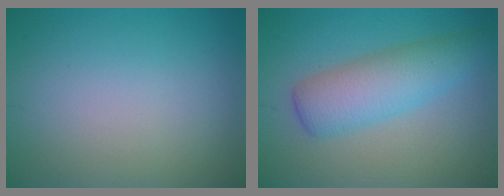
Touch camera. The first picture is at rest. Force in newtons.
{"total": 5.0, "press": 5.0, "slide": 0.1}